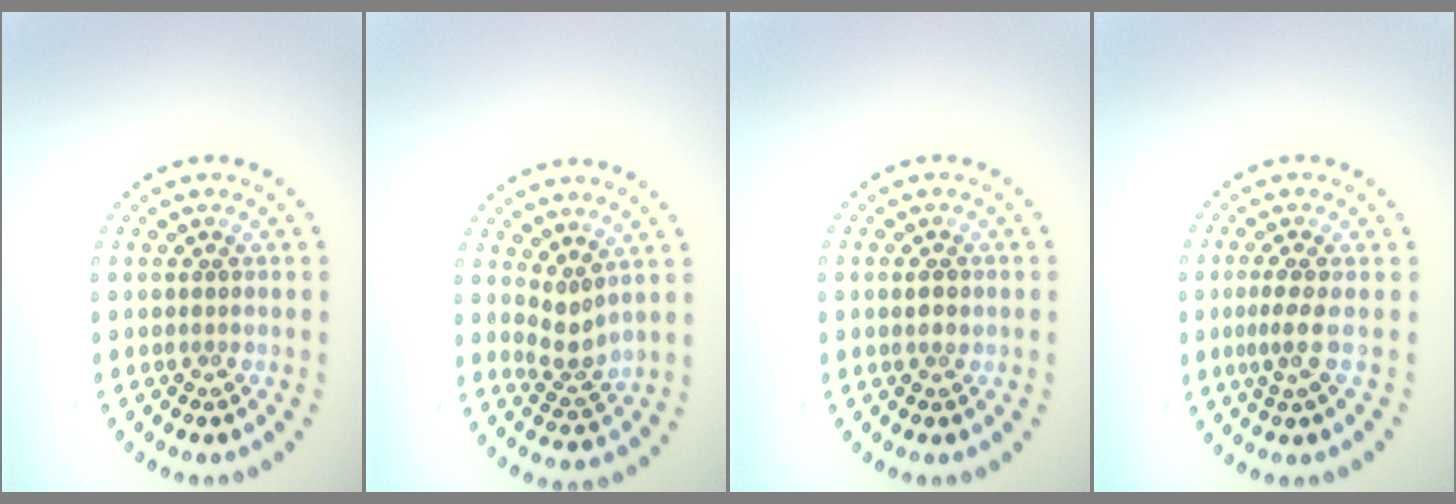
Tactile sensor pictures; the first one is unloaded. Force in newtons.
{"total": 2.2, "press": 1.5, "slide": 1.5}
{"total": 1.1, "press": 1.1, "slide": 0.1}
{"total": 2.2, "press": 1.5, "slide": 1.6}